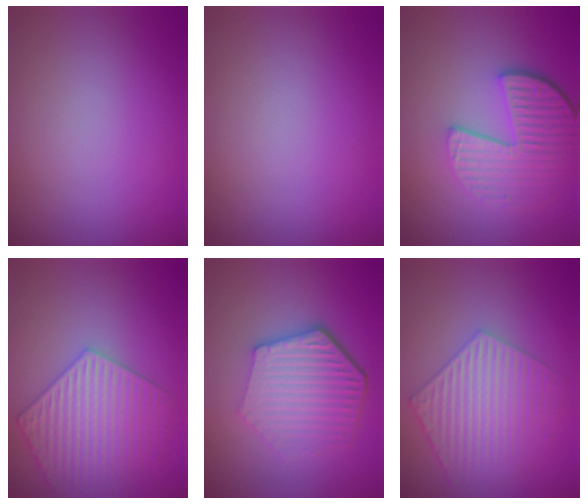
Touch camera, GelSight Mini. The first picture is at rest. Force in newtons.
{"total": 0.0}
{"total": 5.7, "press": 4.2, "slide": 3.9}
{"total": 6.0, "press": 5.0, "slide": 3.2}
{"total": 6.0, "press": 4.5, "slide": 4.0}
{"total": 5.8, "press": 4.3, "slide": 3.8}